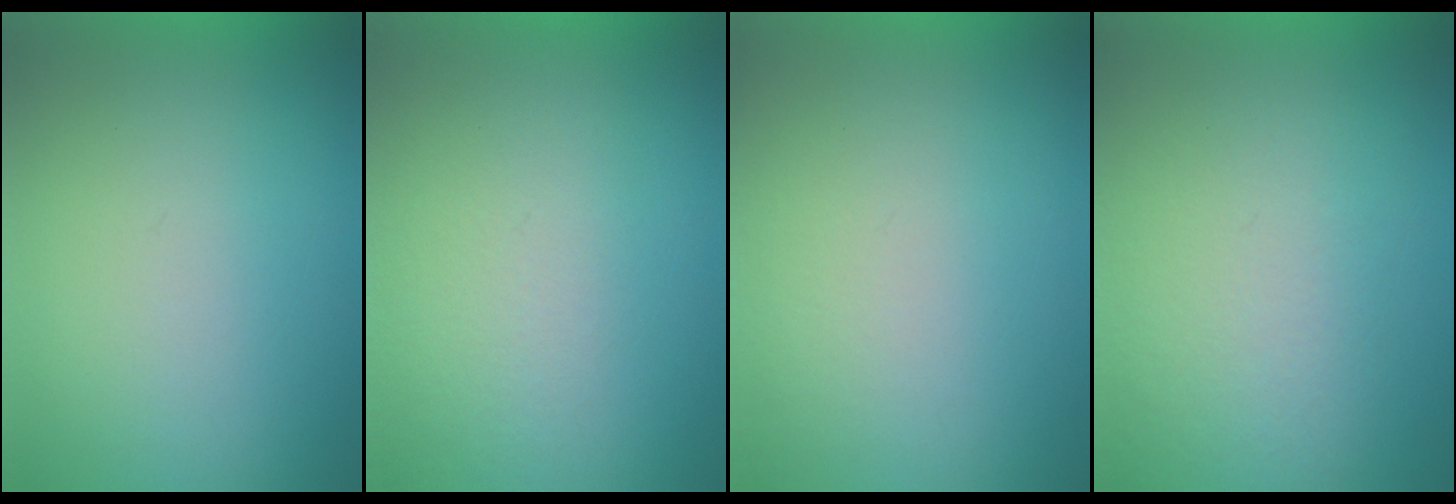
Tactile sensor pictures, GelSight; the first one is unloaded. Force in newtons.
{"total": 5.1}
{"total": 2.0}
{"total": 5.8}